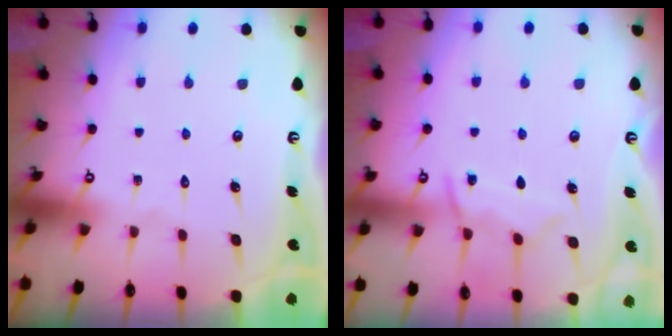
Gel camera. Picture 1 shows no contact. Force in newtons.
{"total": 9.0, "press": 8.9, "slide": 0.9}